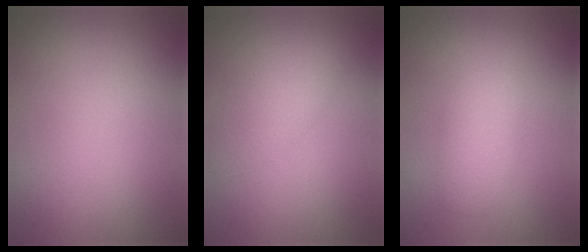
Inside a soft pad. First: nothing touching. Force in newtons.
{"total": 2.8, "press": 2.8, "slide": 0.2}
{"total": 2.9, "press": 2.9, "slide": 0.1}